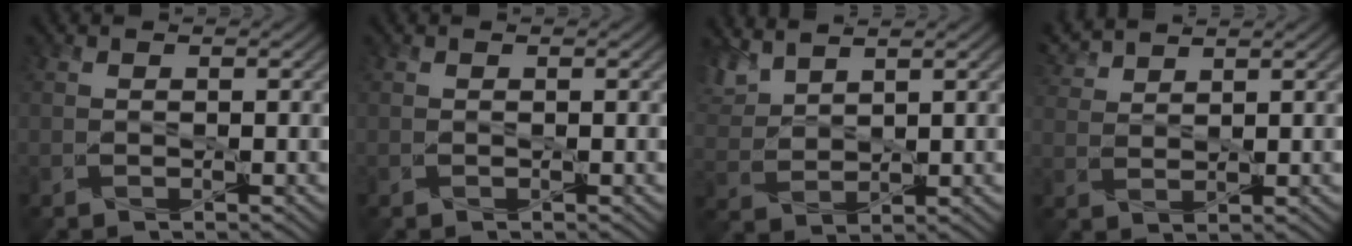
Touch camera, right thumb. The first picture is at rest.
{"total": 0.0}
{"total": 4.8, "force": [3.7, 1.6, 2.6], "torque": [-0.074, 0.010, 0.082]}
{"total": 4.2, "force": [3.7, 0.8, 1.9], "torque": [-0.055, 0.011, 0.079]}